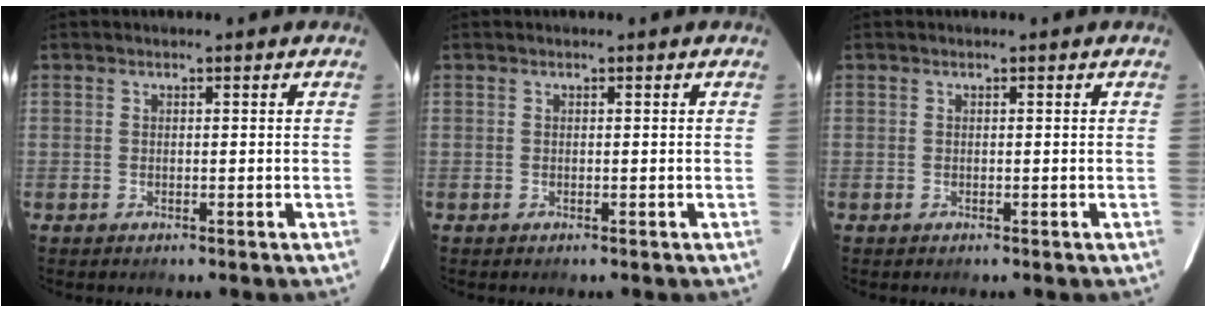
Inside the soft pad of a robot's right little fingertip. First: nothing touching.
{"total": 0.0}
{"total": 0.0}